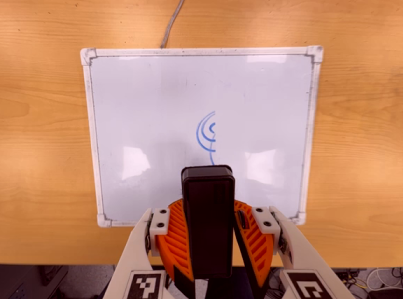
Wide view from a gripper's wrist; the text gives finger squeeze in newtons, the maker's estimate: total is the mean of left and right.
{"total": 9.3, "left": 9.8, "right": 8.7}